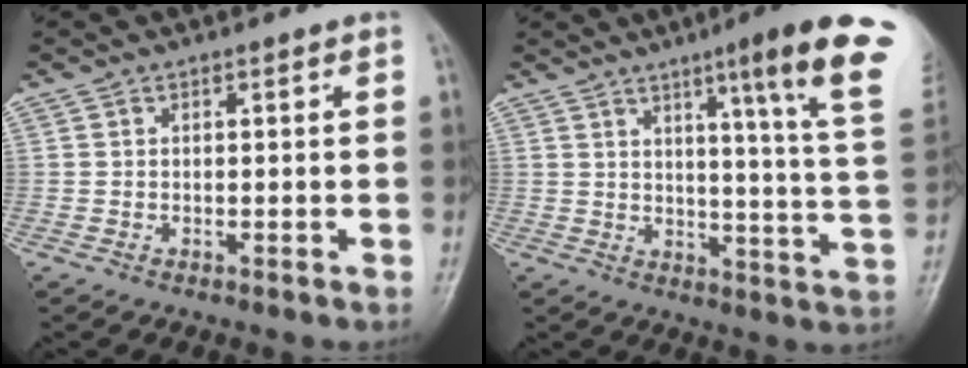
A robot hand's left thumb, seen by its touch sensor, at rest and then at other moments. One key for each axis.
{"total": 18.9, "fx": 10.0, "fy": 0.8, "fz": 16.0, "tx": -0.197, "ty": -0.051, "tz": 0.120}